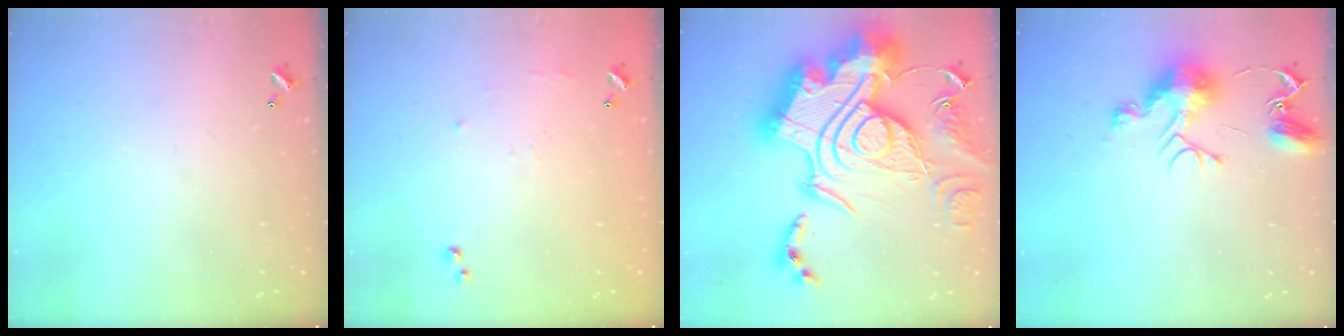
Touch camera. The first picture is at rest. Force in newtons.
{"total": 6.1, "press": 6.1, "slide": 0.8}
{"total": 0.8, "press": 0.8, "slide": 0.0}
{"total": 10.2, "press": 10.2, "slide": 0.5}